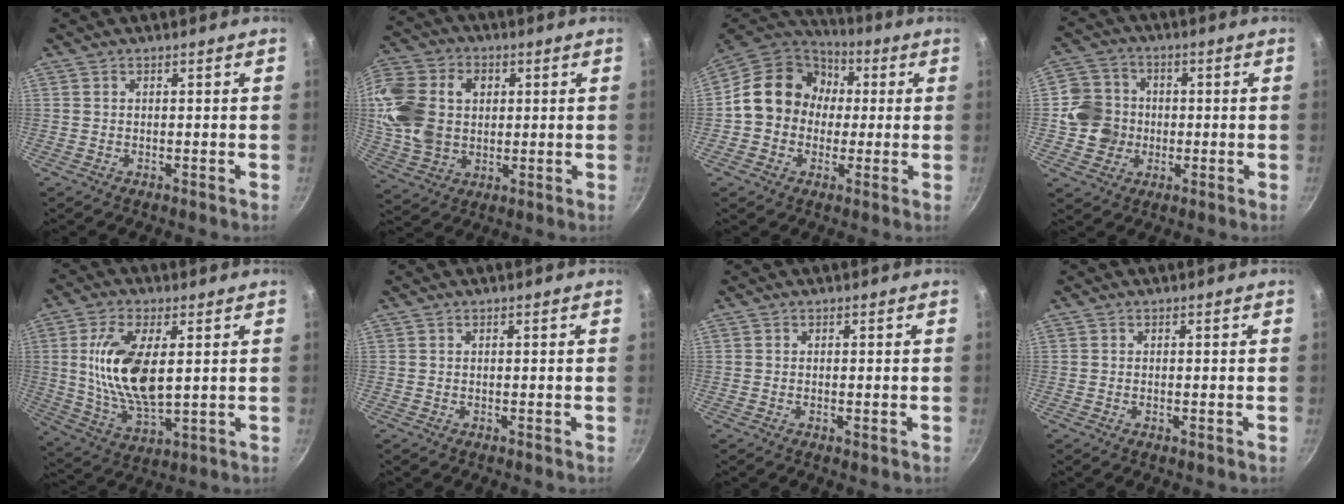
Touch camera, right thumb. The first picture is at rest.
{"total": 18.1, "force": [2.3, 14.0, 11.2], "torque": [-0.220, 0.015, 0.045]}
{"total": 15.5, "force": [1.1, 13.4, 7.7], "torque": [-0.091, 0.040, 0.000]}
{"total": 9.1, "force": [-0.6, 8.6, 3.0], "torque": [-0.024, 0.019, -0.020]}
{"total": 15.2, "force": [2.5, 7.1, 13.2], "torque": [-0.249, -0.012, 0.053]}
{"total": 0.0}
{"total": 1.1, "force": [-0.2, 0.4, 1.0], "torque": [-0.018, -0.002, -0.005]}
{"total": 0.8, "force": [-0.2, 0.2, 0.7], "torque": [-0.013, 0.000, -0.005]}